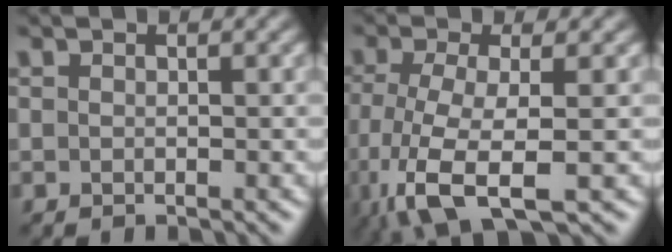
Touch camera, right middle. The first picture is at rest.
{"total": 7.5, "force": [-2.9, 2.5, 6.4], "torque": [-0.149, -0.018, -0.056]}